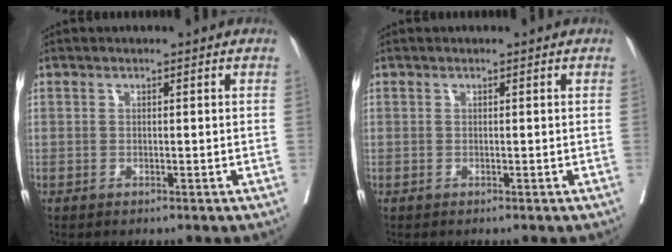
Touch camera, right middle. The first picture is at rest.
{"total": 0.0}